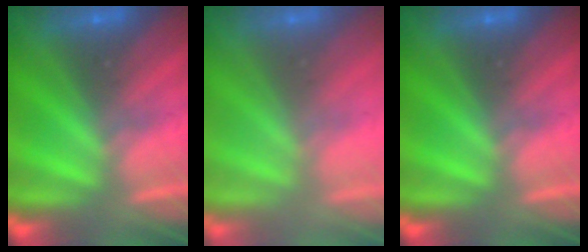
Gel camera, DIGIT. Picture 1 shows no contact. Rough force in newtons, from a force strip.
{"total": 2.6}
{"total": 0.0}